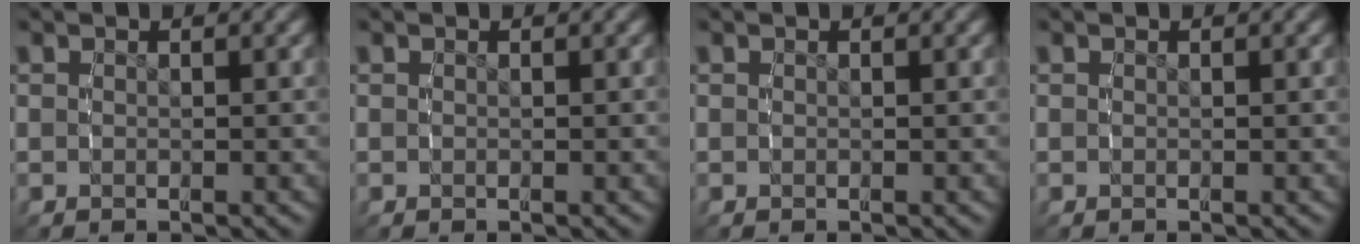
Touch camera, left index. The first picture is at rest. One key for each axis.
{"total": 0.0}
{"total": 0.0}
{"total": 0.0}